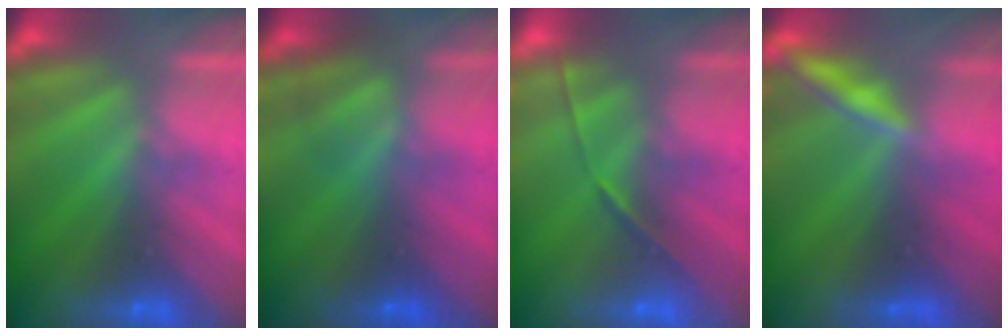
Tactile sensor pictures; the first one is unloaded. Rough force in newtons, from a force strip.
{"total": 4.7}
{"total": 1.7}
{"total": 2.0}